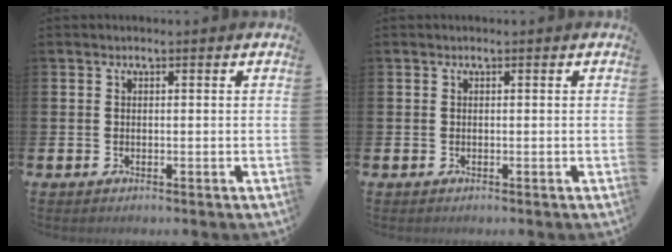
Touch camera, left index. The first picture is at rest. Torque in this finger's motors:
{"motor_torque": [-0.07, 0.07, 0.04, 0.01]}